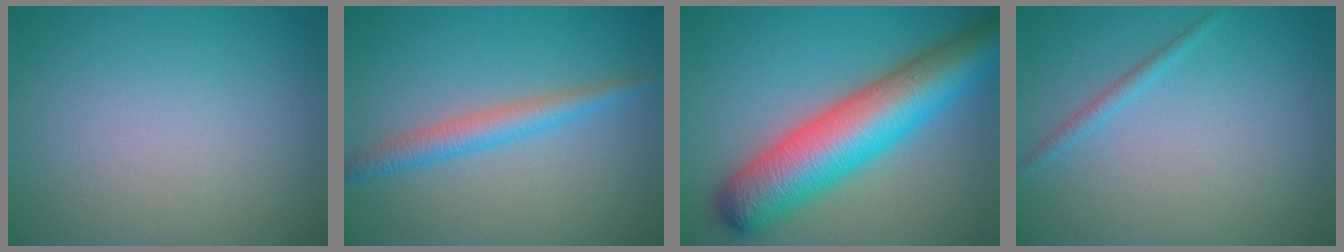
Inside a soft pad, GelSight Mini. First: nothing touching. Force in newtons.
{"total": 2.9, "press": 2.9, "slide": 0.1}
{"total": 11.2, "press": 11.2, "slide": 0.4}
{"total": 1.0, "press": 1.0, "slide": 0.1}